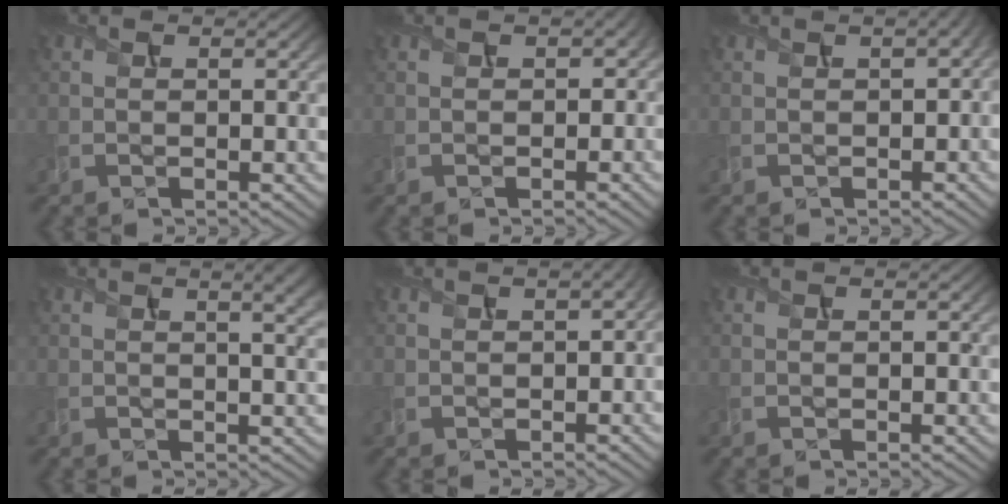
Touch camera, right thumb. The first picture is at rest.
{"total": 1.6, "force": [-0.3, 1.4, 0.8], "torque": [-0.011, -0.007, -0.001]}
{"total": 2.8, "force": [0.4, 1.1, 2.5], "torque": [-0.038, 0.004, 0.006]}
{"total": 6.1, "force": [2.5, 2.0, 5.2], "torque": [-0.054, 0.020, 0.023]}
{"total": 2.6, "force": [0.3, 1.1, 2.4], "torque": [-0.038, 0.002, 0.004]}
{"total": 0.0}